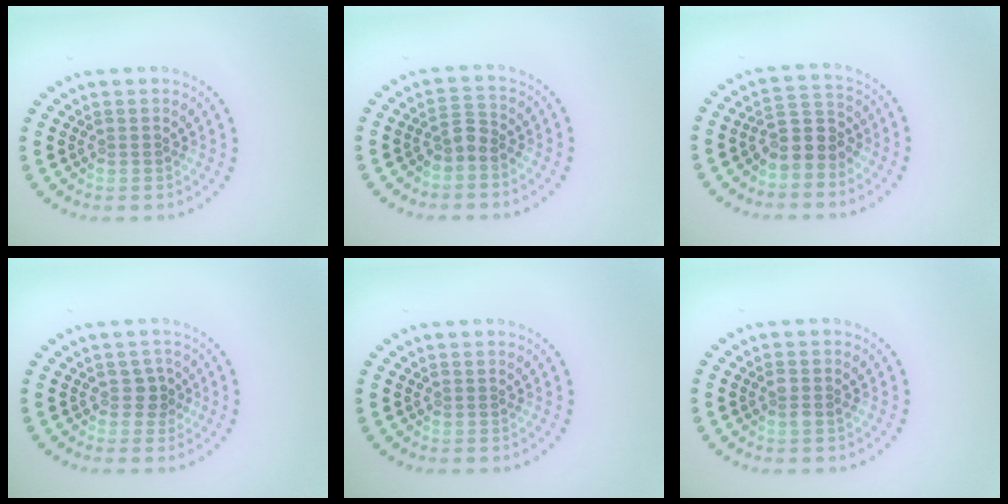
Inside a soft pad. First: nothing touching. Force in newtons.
{"total": 1.8, "press": 1.4, "slide": 1.2}
{"total": 3.1, "press": 2.8, "slide": 1.4}
{"total": 1.3, "press": 1.0, "slide": 0.9}
{"total": 0.0}
{"total": 1.2, "press": 1.1, "slide": 0.5}